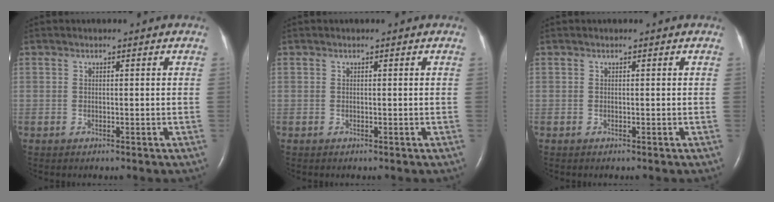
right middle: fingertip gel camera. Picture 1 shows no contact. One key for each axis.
{"total": 0.0}
{"total": 0.0}